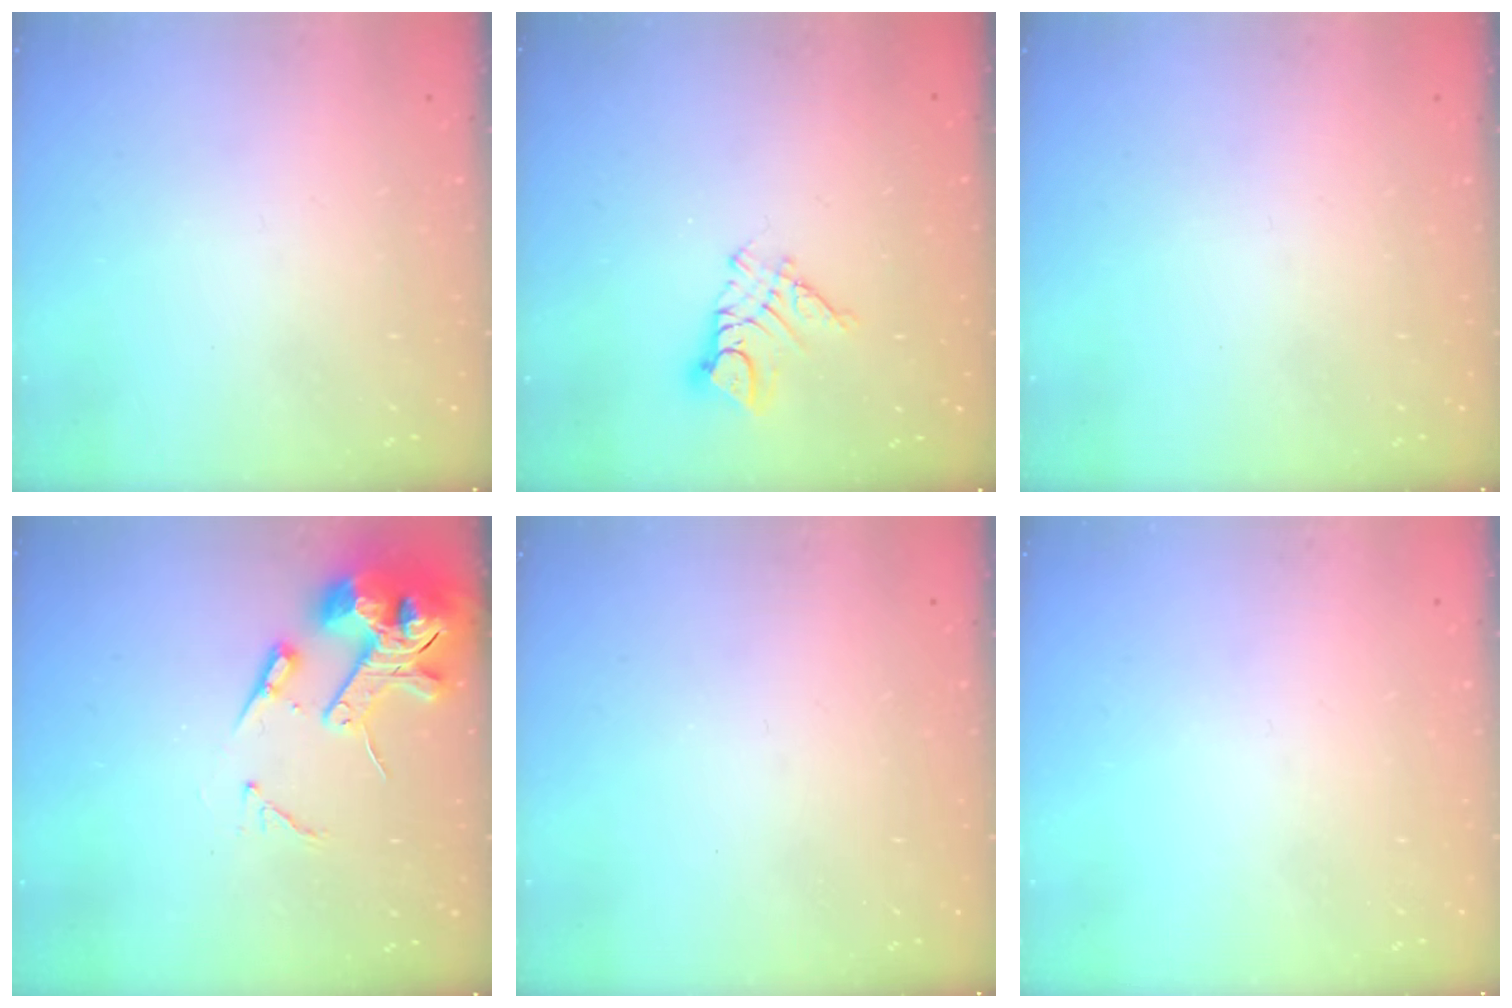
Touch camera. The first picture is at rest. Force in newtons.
{"total": 9.1, "press": 9.0, "slide": 0.8}
{"total": 0.0}
{"total": 14.2, "press": 14.0, "slide": 2.1}
{"total": 0.0}
{"total": 0.0}